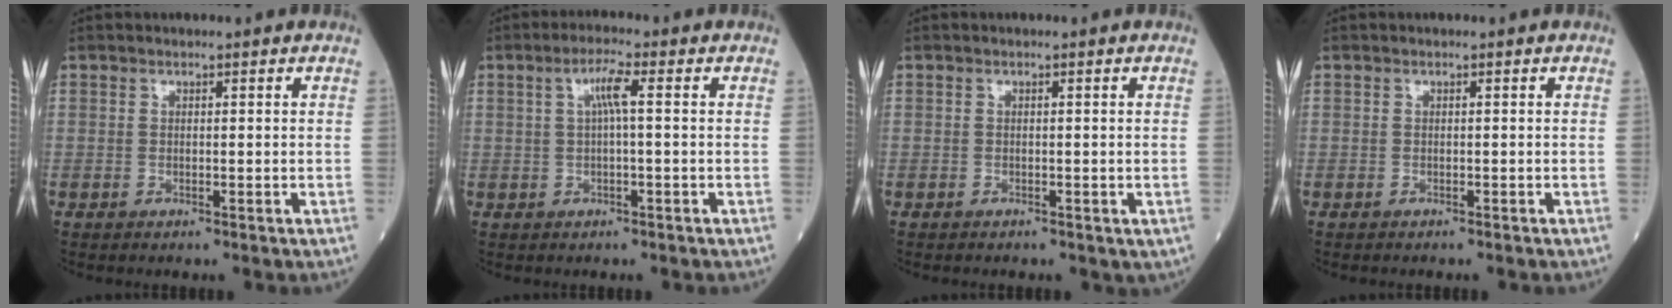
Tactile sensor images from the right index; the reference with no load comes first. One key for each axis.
{"total": 3.4, "fx": 0.6, "fy": 0.2, "fz": 3.4, "tx": -0.065, "ty": 0.010, "tz": 0.011}
{"total": 1.1, "fx": -0.6, "fy": 0.8, "fz": 0.4, "tx": -0.009, "ty": 0.001, "tz": -0.003}
{"total": 0.8, "fx": -0.7, "fy": 0.2, "fz": 0.2, "tx": -0.006, "ty": -0.001, "tz": -0.010}